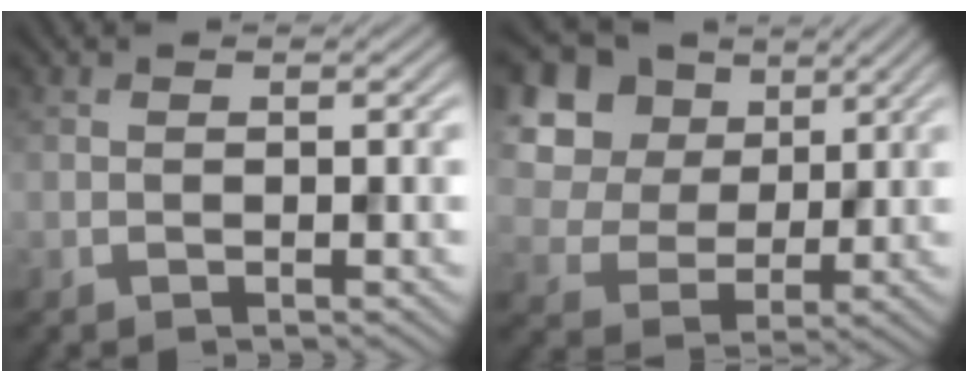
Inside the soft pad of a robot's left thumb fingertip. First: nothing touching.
{"total": 13.9, "force": [5.7, 10.9, 6.5], "torque": [-0.207, 0.028, 0.140]}